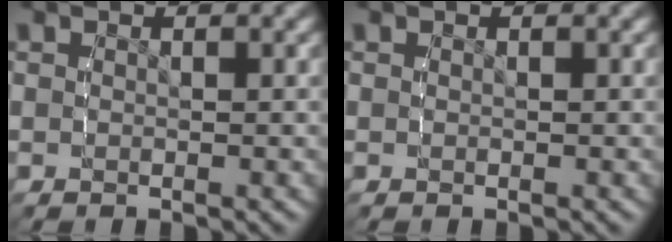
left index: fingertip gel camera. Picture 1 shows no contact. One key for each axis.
{"total": 0.0}